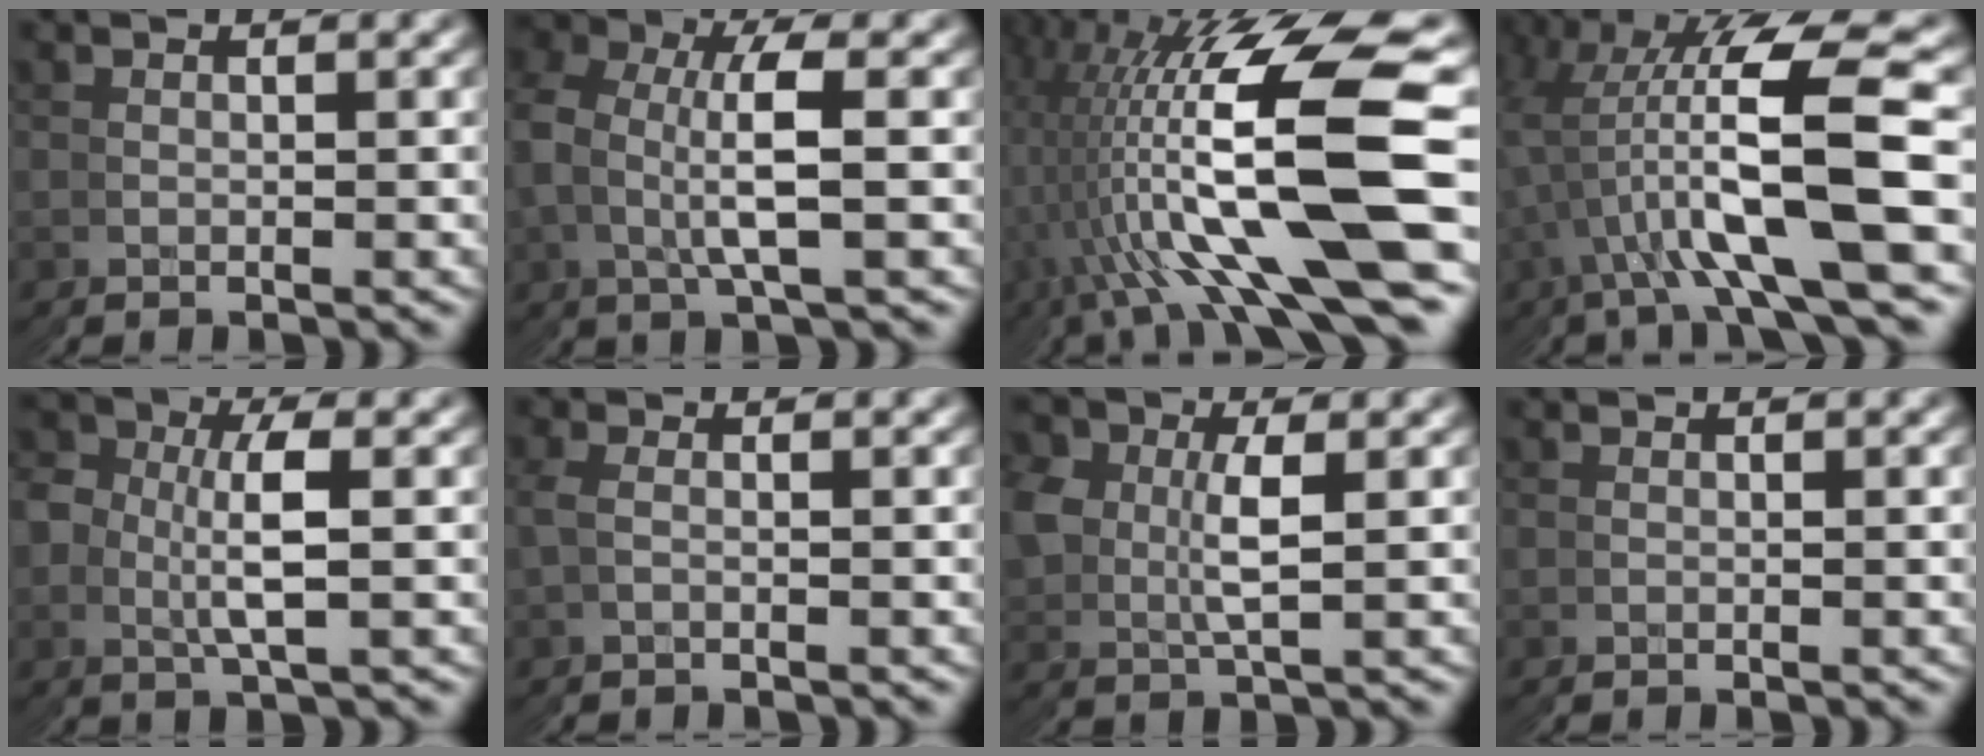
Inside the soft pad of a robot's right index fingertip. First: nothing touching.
{"total": 4.4, "force": [1.2, 2.7, 3.3], "torque": [-0.076, 0.010, 0.014]}
{"total": 13.3, "force": [0.2, 4.6, 12.5], "torque": [-0.202, 0.008, 0.006]}
{"total": 10.4, "force": [1.3, 3.4, 9.7], "torque": [-0.160, 0.026, 0.010]}
{"total": 3.1, "force": [0.2, 2.0, 2.4], "torque": [-0.043, 0.000, 0.002]}
{"total": 0.7, "force": [0.4, 0.0, -0.6], "torque": [-0.004, 0.004, 0.003]}
{"total": 3.2, "force": [1.2, 2.5, 1.6], "torque": [-0.041, -0.014, 0.028]}
{"total": 0.0}